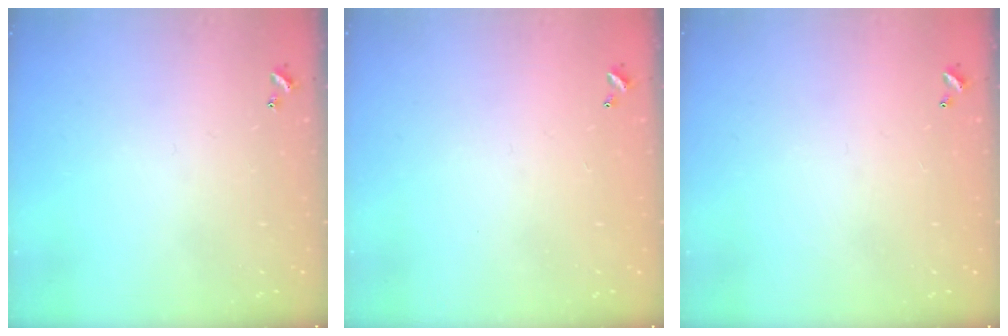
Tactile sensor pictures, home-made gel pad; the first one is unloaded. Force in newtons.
{"total": 2.9, "press": 2.9, "slide": 0.1}
{"total": 2.9, "press": 2.9, "slide": 0.1}